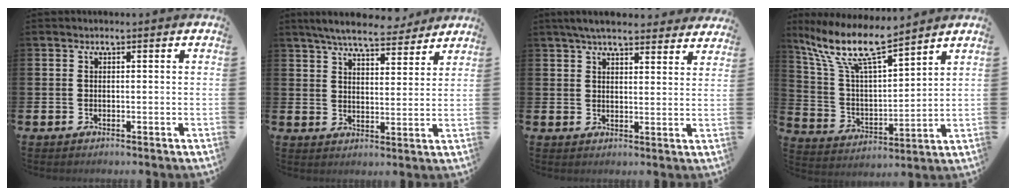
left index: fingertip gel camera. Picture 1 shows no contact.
{"total": 6.9, "force": [6.5, 1.2, 2.2], "torque": [-0.049, -0.033, 0.112]}
{"total": 5.6, "force": [5.2, 1.0, 1.8], "torque": [-0.044, -0.016, 0.096]}
{"total": 11.1, "force": [9.2, 2.0, 5.9], "torque": [-0.151, -0.050, 0.159]}